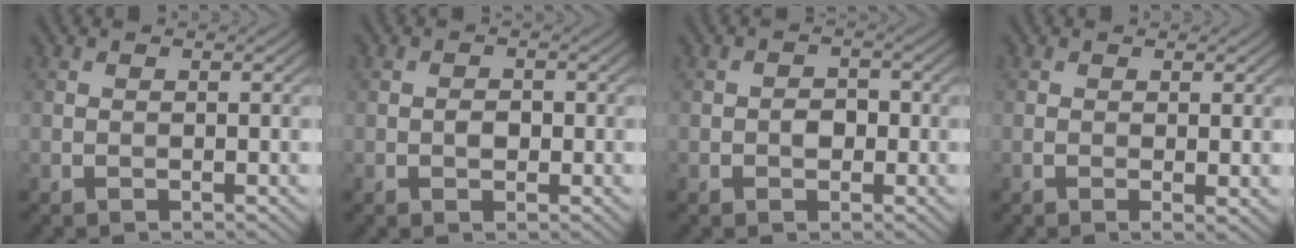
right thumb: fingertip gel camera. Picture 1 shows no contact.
{"total": 1.4, "force": [-0.3, 1.0, 1.0], "torque": [-0.018, -0.002, -0.008]}
{"total": 1.9, "force": [-0.5, 1.4, 1.1], "torque": [-0.022, -0.001, -0.012]}
{"total": 1.4, "force": [0.1, 0.2, 1.4], "torque": [-0.029, -0.006, 0.000]}